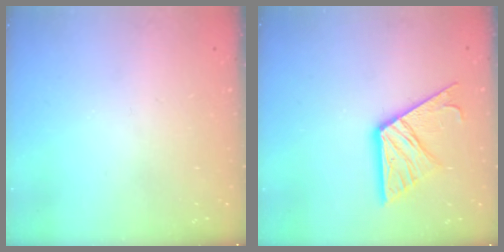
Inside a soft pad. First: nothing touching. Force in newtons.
{"total": 14.7, "press": 14.6, "slide": 1.4}